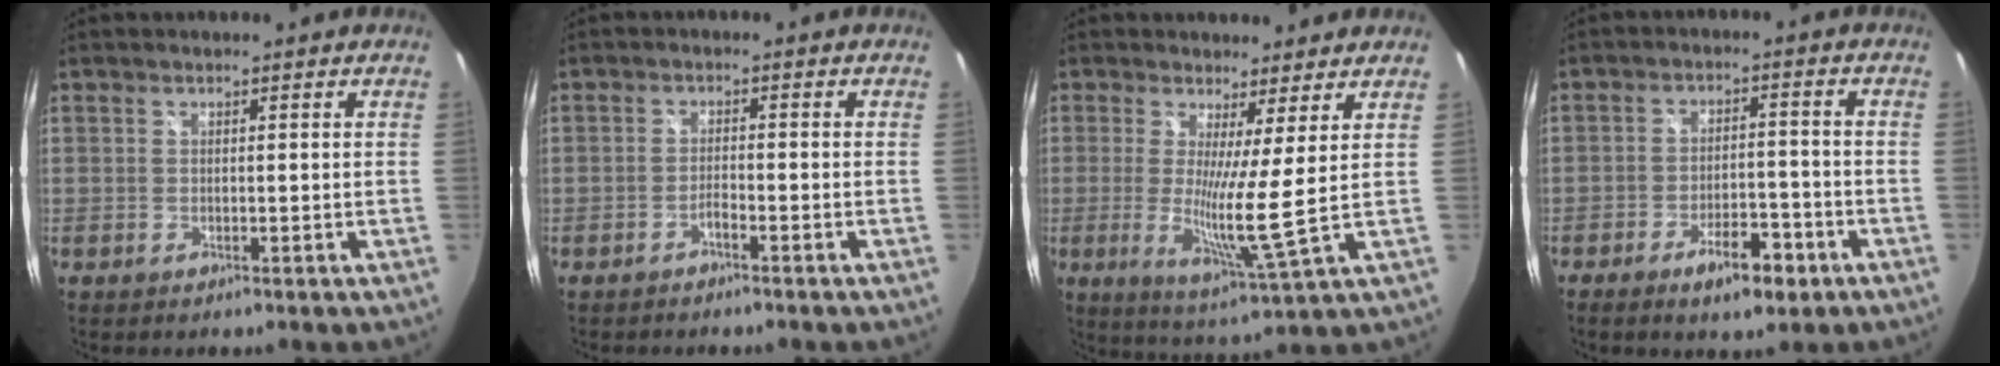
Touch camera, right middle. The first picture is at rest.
{"total": 1.4, "force": [-1.3, 0.2, 0.6], "torque": [-0.017, 0.003, -0.025]}
{"total": 8.1, "force": [1.5, -1.4, 7.9], "torque": [-0.137, -0.027, 0.016]}
{"total": 7.5, "force": [-4.5, 2.9, 5.2], "torque": [-0.102, 0.000, -0.062]}